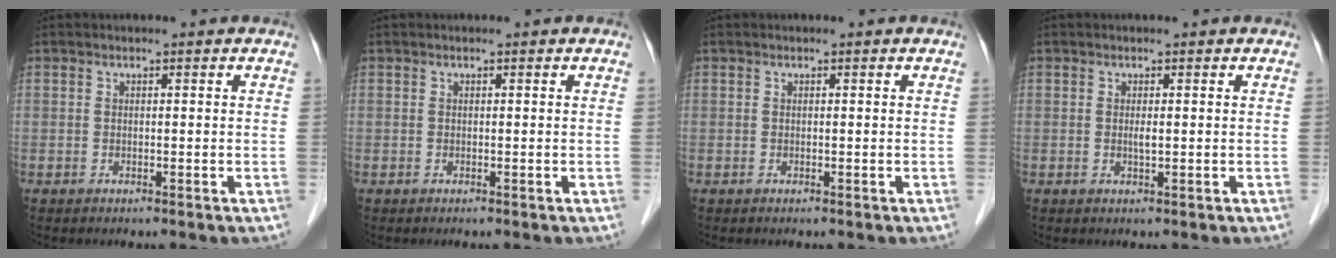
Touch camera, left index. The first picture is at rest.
{"total": 0.0}
{"total": 0.0}
{"total": 0.9, "force": [0.1, 0.1, 0.9], "torque": [-0.022, -0.003, 0.003]}